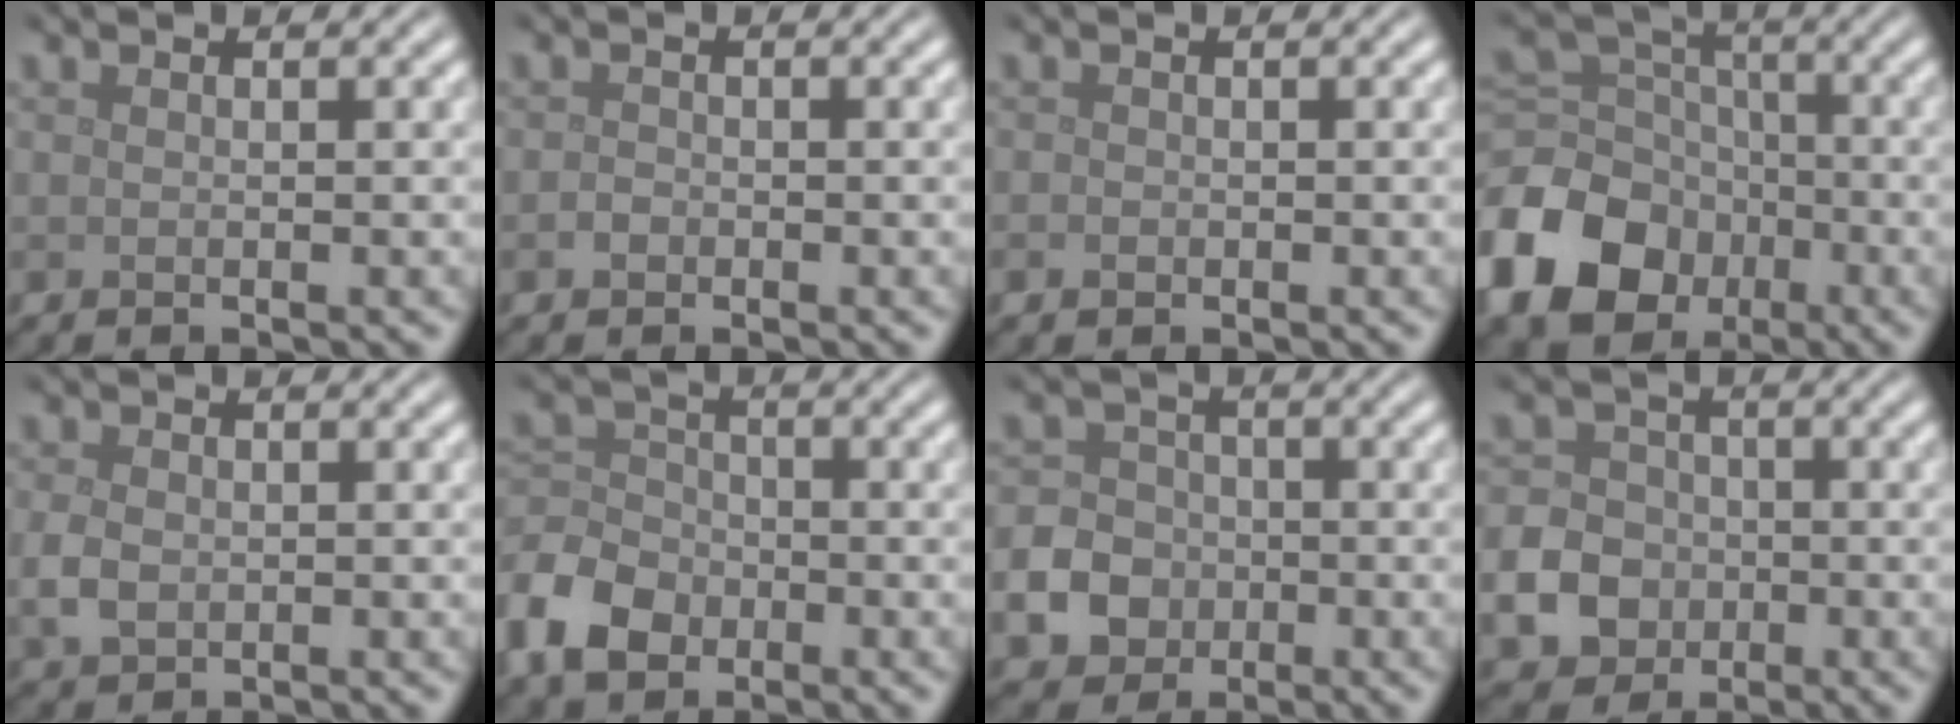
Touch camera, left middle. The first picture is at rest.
{"total": 0.7, "force": [-0.4, 0.6, 0.2], "torque": [-0.005, -0.001, -0.009]}
{"total": 0.6, "force": [-0.2, 0.5, 0.2], "torque": [-0.001, -0.004, -0.005]}
{"total": 11.9, "force": [-5.2, 9.2, 5.5], "torque": [-0.150, -0.020, -0.113]}
{"total": 2.4, "force": [-0.3, 1.8, 1.5], "torque": [-0.037, -0.005, -0.006]}
{"total": 6.4, "force": [-3.4, 4.5, 3.0], "torque": [-0.069, 0.001, -0.087]}
{"total": 5.6, "force": [-2.1, 4.8, 1.9], "torque": [-0.026, -0.006, -0.061]}
{"total": 5.6, "force": [-1.9, 4.8, 2.2], "torque": [-0.038, -0.003, -0.056]}